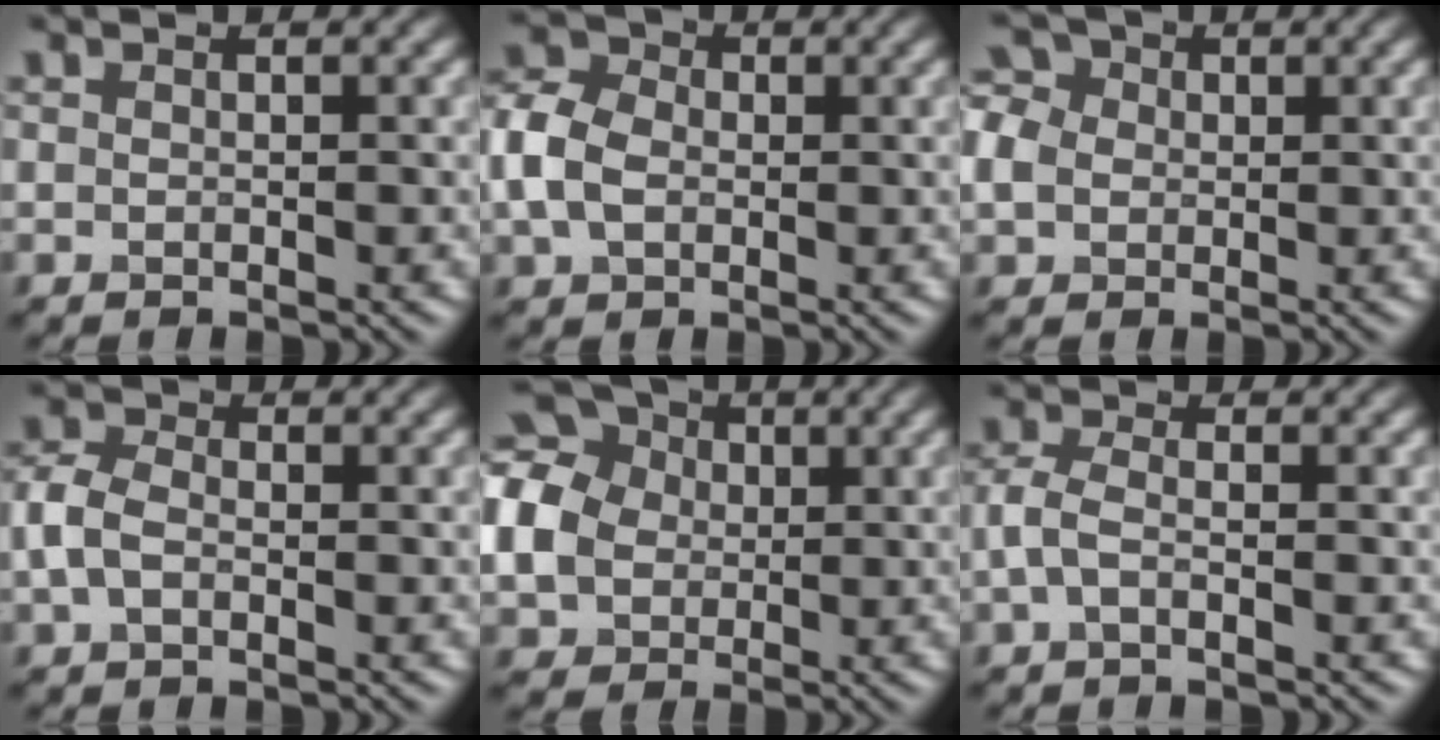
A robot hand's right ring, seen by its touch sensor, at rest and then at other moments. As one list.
[{"total": 5.6, "force": [-0.3, 4.2, 3.6], "torque": [-0.095, 0.012, -0.013]}, {"total": 4.9, "force": [0.3, 4.2, 2.5], "torque": [-0.067, 0.020, -0.001]}, {"total": 3.0, "force": [-0.4, 2.1, 2.1], "torque": [-0.053, 0.008, -0.016]}, {"total": 10.4, "force": [0.9, 8.8, 5.4], "torque": [-0.150, 0.023, -0.004]}, {"total": 2.0, "force": [-0.5, 0.9, 1.7], "torque": [-0.047, 0.005, -0.015]}]